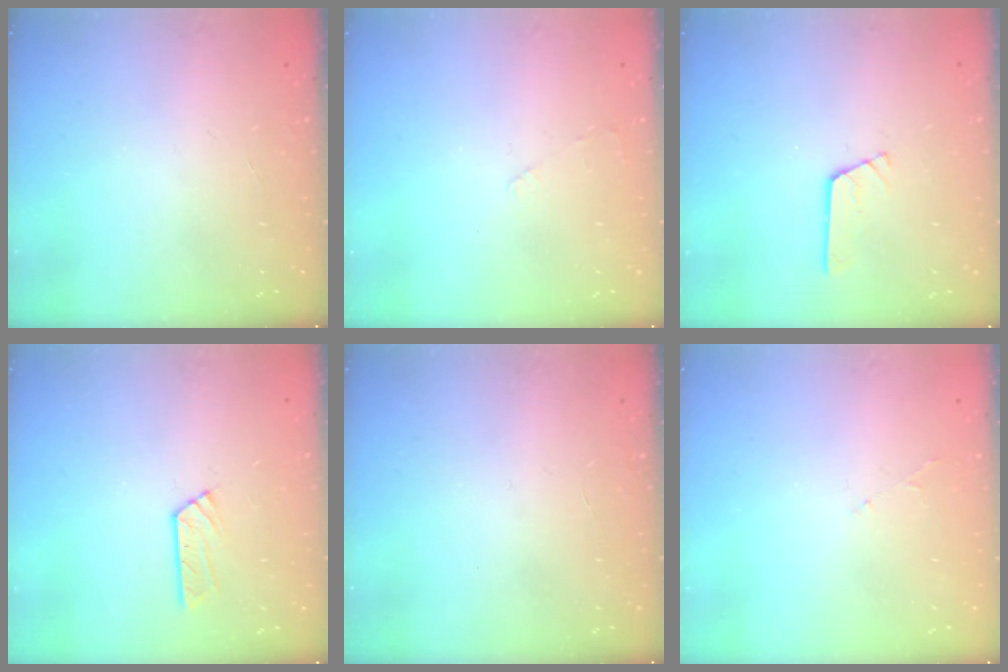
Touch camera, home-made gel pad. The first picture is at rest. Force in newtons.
{"total": 2.4, "press": 2.4, "slide": 0.4}
{"total": 2.9, "press": 2.8, "slide": 0.3}
{"total": 3.2, "press": 3.2, "slide": 0.4}
{"total": 0.0}
{"total": 2.8, "press": 2.8, "slide": 0.5}